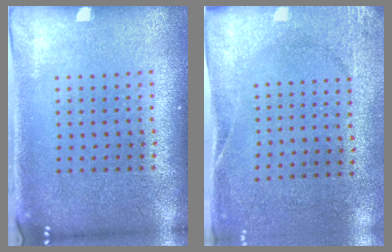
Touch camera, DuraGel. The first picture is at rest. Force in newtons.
{"total": 2.7, "press": 2.1, "slide": 1.6}